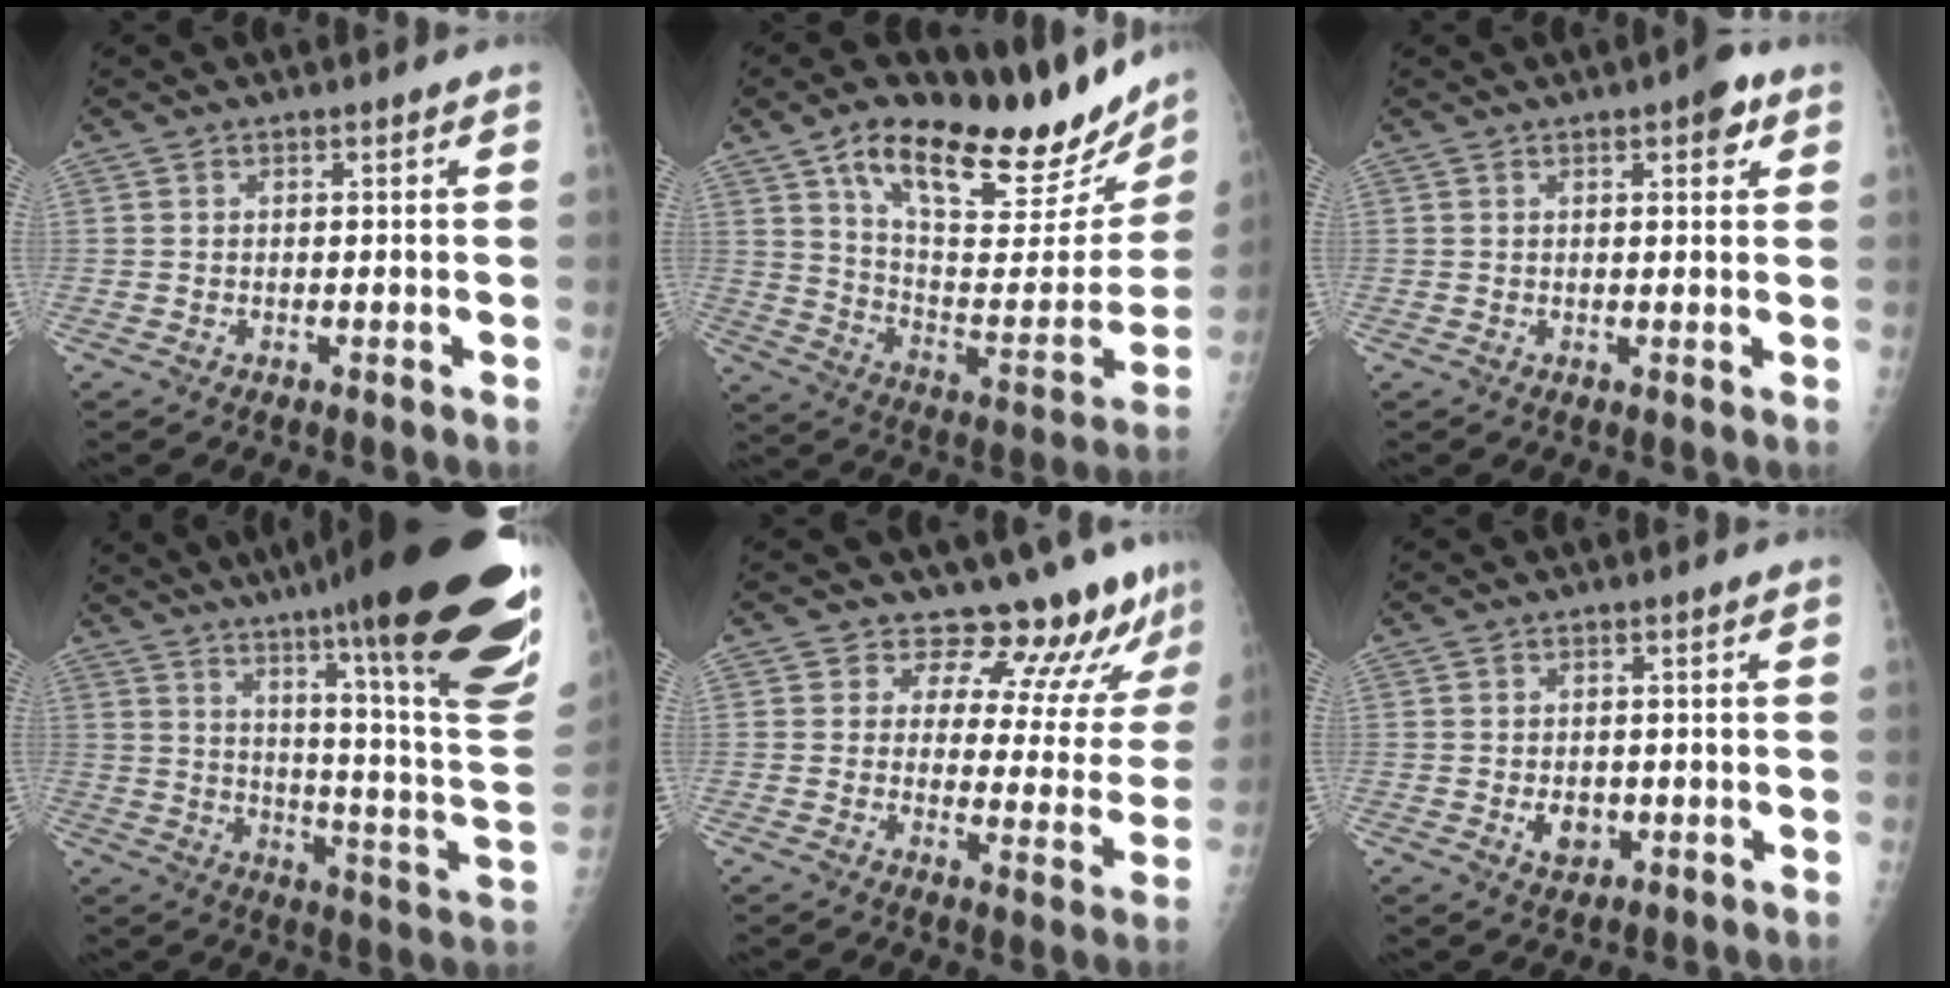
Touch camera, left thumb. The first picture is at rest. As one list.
[{"total": 28.4, "force": [19.5, 9.5, 18.3], "torque": [-0.236, -0.065, 0.303]}, {"total": 3.7, "force": [1.9, 1.4, 2.8], "torque": [-0.025, -0.004, 0.020]}, {"total": 35.0, "force": [21.9, 4.3, 27.0], "torque": [-0.277, -0.084, 0.314]}, {"total": 12.6, "force": [11.7, 3.9, 2.6], "torque": [0.007, -0.088, 0.137]}, {"total": 3.5, "force": [-0.6, 2.7, 2.1], "torque": [-0.019, 0.001, -0.001]}]